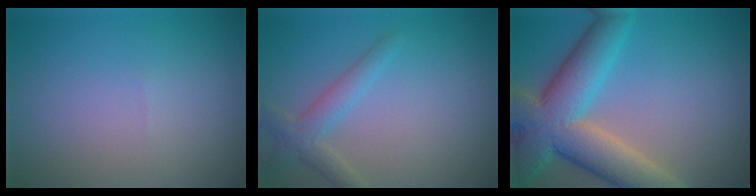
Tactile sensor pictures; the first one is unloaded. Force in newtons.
{"total": 2.5, "press": 2.5, "slide": 0.1}
{"total": 9.7, "press": 9.7, "slide": 0.6}